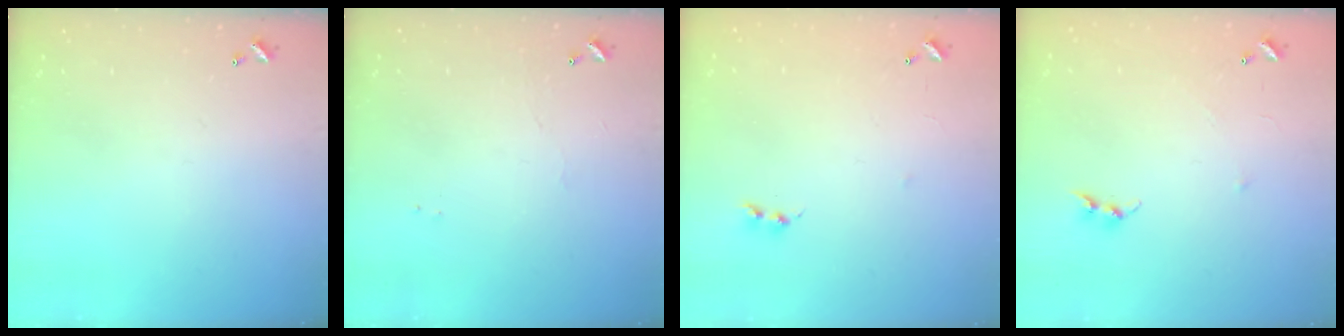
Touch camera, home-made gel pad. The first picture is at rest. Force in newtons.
{"total": 1.2, "press": 1.1, "slide": 0.3}
{"total": 6.2, "press": 6.2, "slide": 0.7}
{"total": 6.4, "press": 6.4, "slide": 0.4}